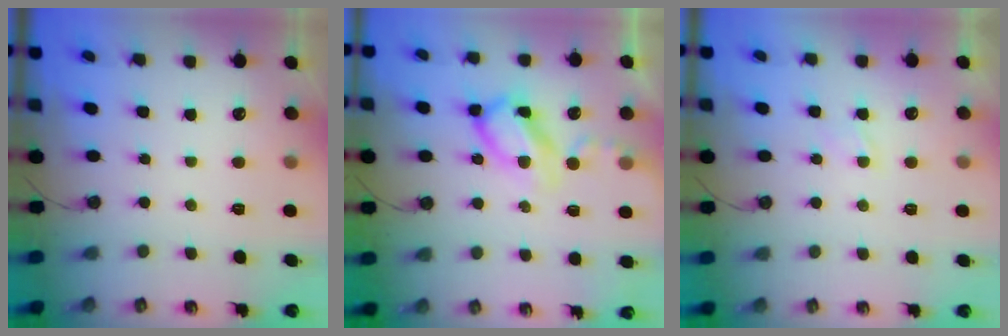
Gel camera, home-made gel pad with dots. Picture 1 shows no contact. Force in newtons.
{"total": 12.4, "press": 12.4, "slide": 1.2}
{"total": 2.7, "press": 2.7, "slide": 0.4}